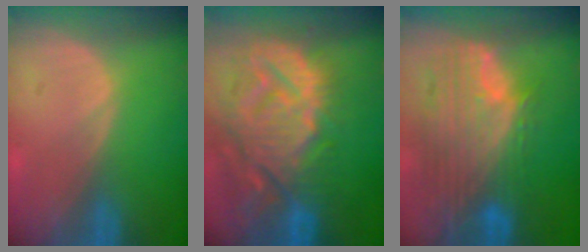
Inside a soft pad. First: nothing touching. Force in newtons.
{"total": 14.3, "press": 12.3, "slide": 7.4}
{"total": 11.9, "press": 10.2, "slide": 6.2}